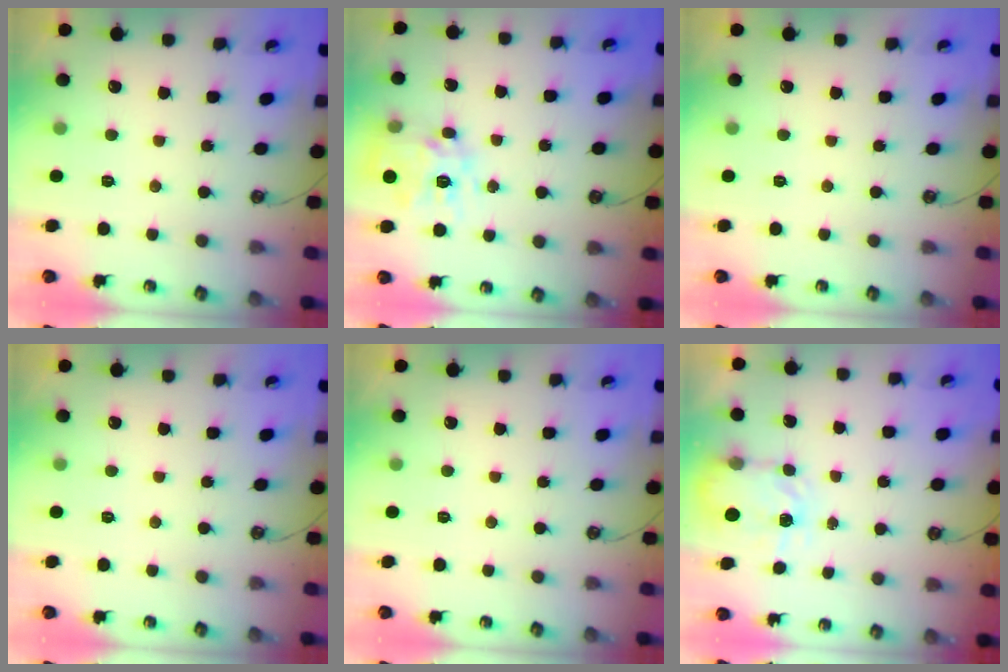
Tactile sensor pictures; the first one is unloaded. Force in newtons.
{"total": 14.0, "press": 14.0, "slide": 1.2}
{"total": 0.0}
{"total": 0.0}
{"total": 0.0}
{"total": 4.0, "press": 4.0, "slide": 0.3}